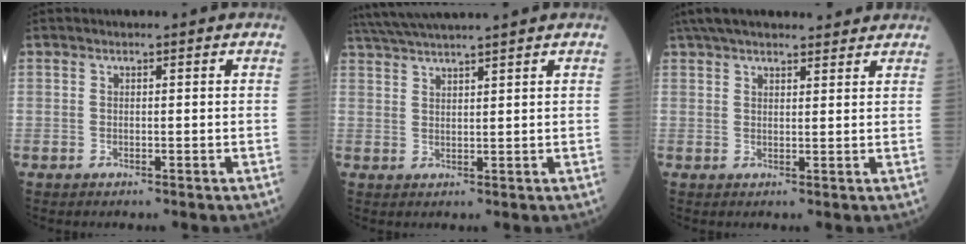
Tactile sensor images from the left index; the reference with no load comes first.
{"total": 8.2, "force": [7.3, -1.2, 3.7], "torque": [-0.065, 0.027, 0.121]}
{"total": 14.5, "force": [12.6, 3.3, 6.2], "torque": [-0.096, 0.046, 0.186]}